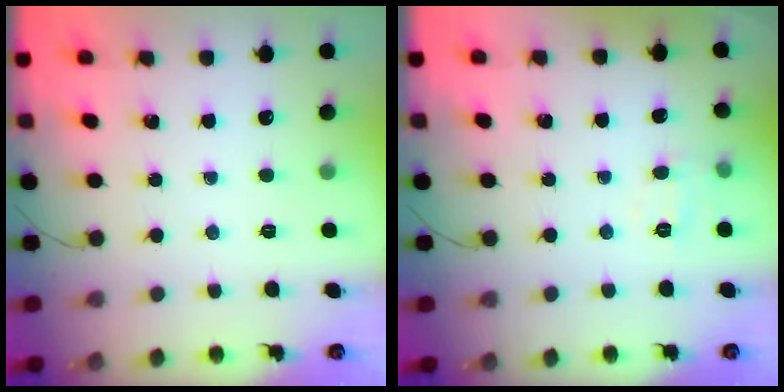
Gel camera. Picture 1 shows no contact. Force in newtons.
{"total": 6.8, "press": 6.7, "slide": 1.4}